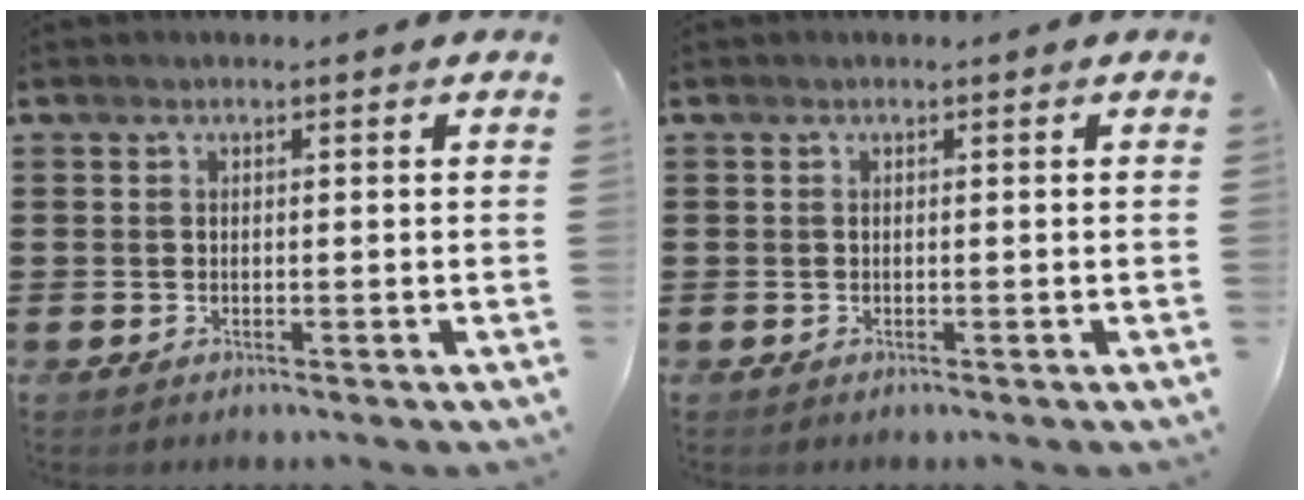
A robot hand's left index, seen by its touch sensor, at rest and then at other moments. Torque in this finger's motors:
{"motor_torque": [0.00, 0.00, -0.01, 0.01]}